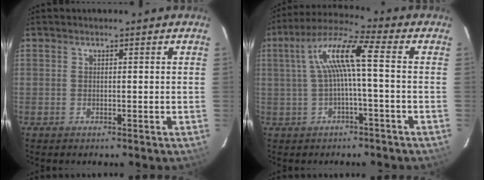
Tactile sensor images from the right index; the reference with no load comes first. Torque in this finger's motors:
{"motor_torque": [1.44, 0.24, 0.72, 0.18]}